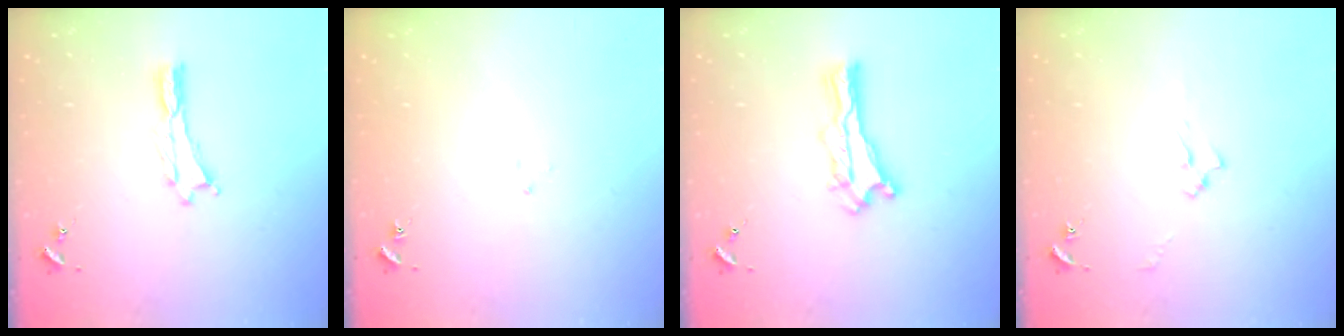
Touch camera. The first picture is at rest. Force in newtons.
{"total": 1.8, "press": 1.8, "slide": 0.1}
{"total": 1.2, "press": 1.2, "slide": 0.2}
{"total": 2.4, "press": 2.4, "slide": 0.4}